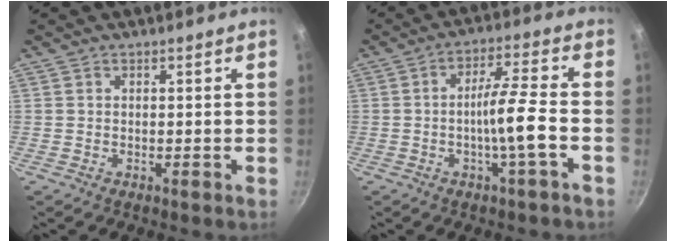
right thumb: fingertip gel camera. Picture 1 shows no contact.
{"total": 8.2, "force": [-2.5, 0.3, 7.8], "torque": [-0.137, 0.026, -0.045]}